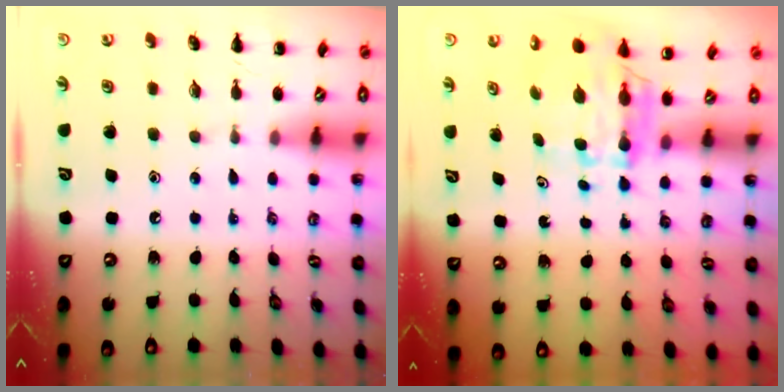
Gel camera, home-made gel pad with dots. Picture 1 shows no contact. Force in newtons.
{"total": 6.7, "press": 6.6, "slide": 1.0}